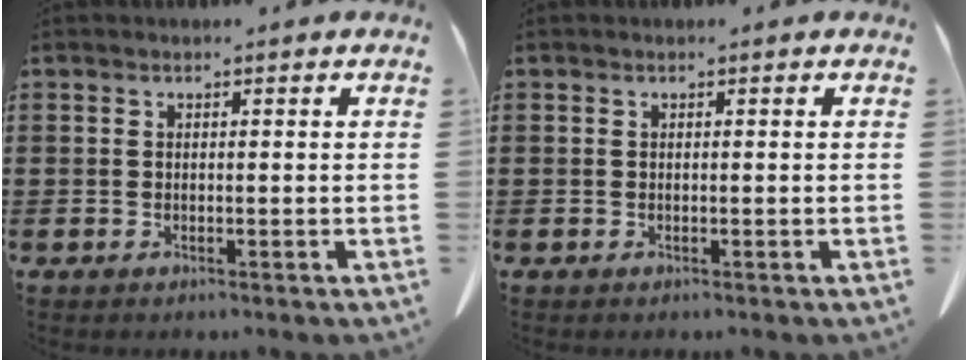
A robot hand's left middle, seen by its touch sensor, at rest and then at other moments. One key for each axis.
{"total": 0.0}